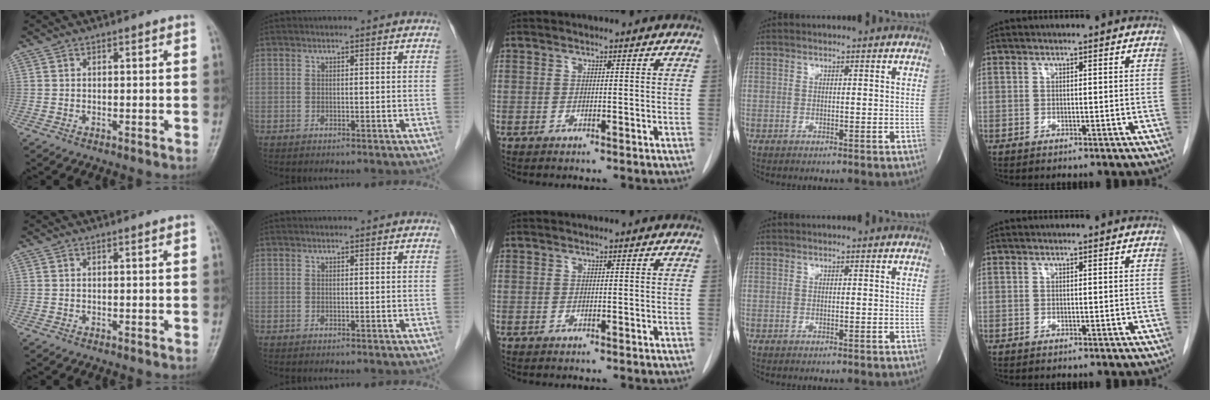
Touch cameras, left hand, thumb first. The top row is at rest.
{}